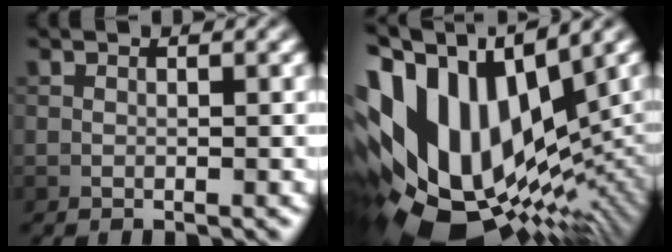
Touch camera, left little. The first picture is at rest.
{"total": 17.8, "force": [0.1, 11.0, 13.9], "torque": [-0.267, 0.002, 0.015]}